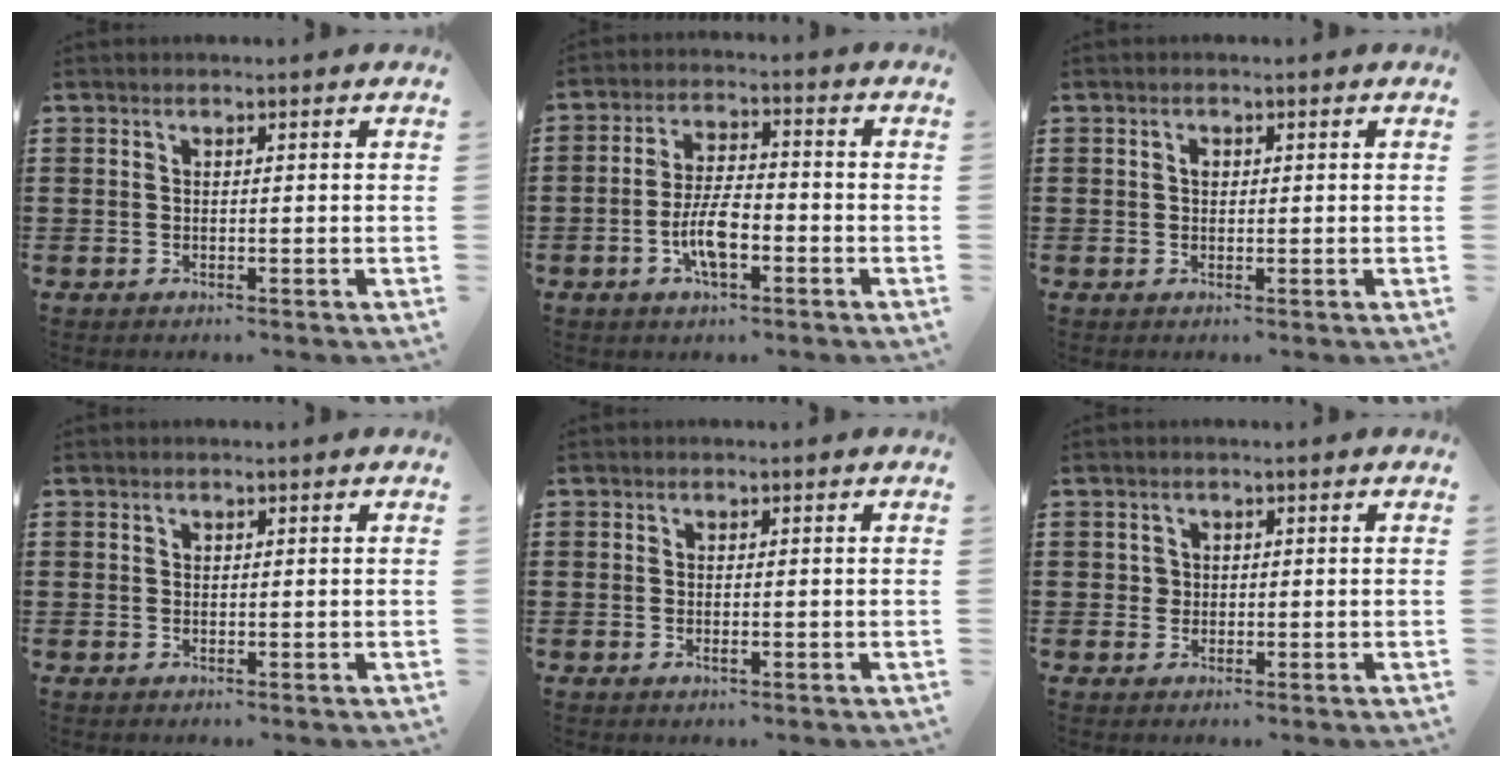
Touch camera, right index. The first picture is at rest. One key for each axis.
{"total": 7.1, "fx": -2.4, "fy": 2.7, "fz": 6.1, "tx": -0.136, "ty": 0.000, "tz": -0.052}
{"total": 1.0, "fx": 0.3, "fy": 0.6, "fz": 0.7, "tx": -0.016, "ty": 0.001, "tz": 0.006}
{"total": 0.0}
{"total": 0.7, "fx": -0.2, "fy": 0.3, "fz": 0.6, "tx": -0.011, "ty": -0.003, "tz": -0.003}
{"total": 1.2, "fx": 0.2, "fy": 1.1, "fz": 0.4, "tx": -0.011, "ty": 0.003, "tz": 0.006}